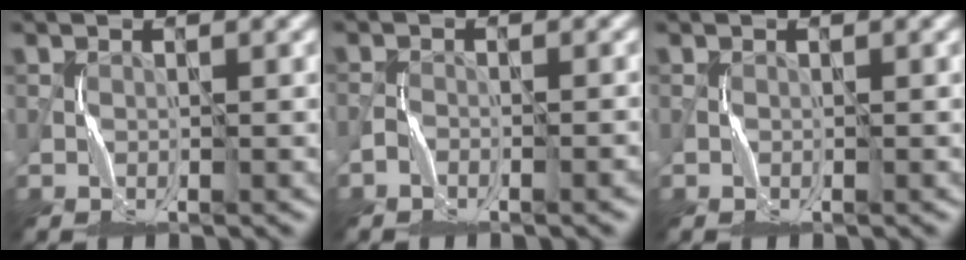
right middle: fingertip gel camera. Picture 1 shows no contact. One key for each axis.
{"total": 1.8, "fx": -1.5, "fy": 0.6, "fz": 0.9, "tx": -0.016, "ty": 0.004, "tz": -0.028}
{"total": 0.0}